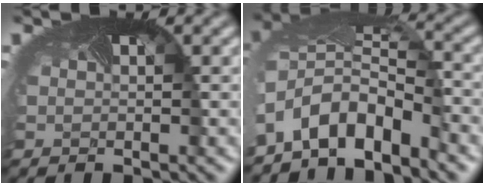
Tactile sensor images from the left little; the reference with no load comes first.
{"total": 7.7, "force": [-4.4, 3.9, 5.0], "torque": [-0.096, -0.009, -0.088]}